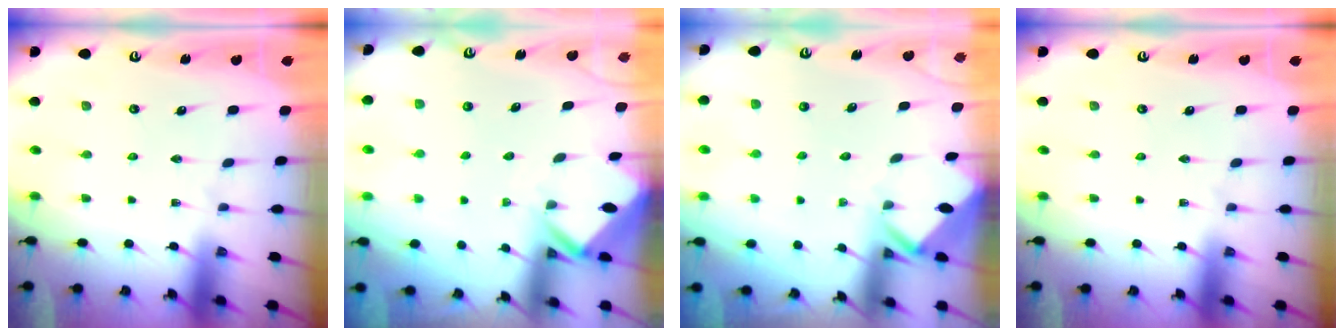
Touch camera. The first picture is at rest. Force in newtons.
{"total": 2.8, "press": 2.8, "slide": 0.2}
{"total": 3.6, "press": 3.6, "slide": 0.3}
{"total": 0.0}